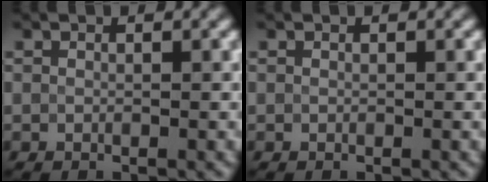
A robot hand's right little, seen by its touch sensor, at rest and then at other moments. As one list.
[{"total": 0.0}]